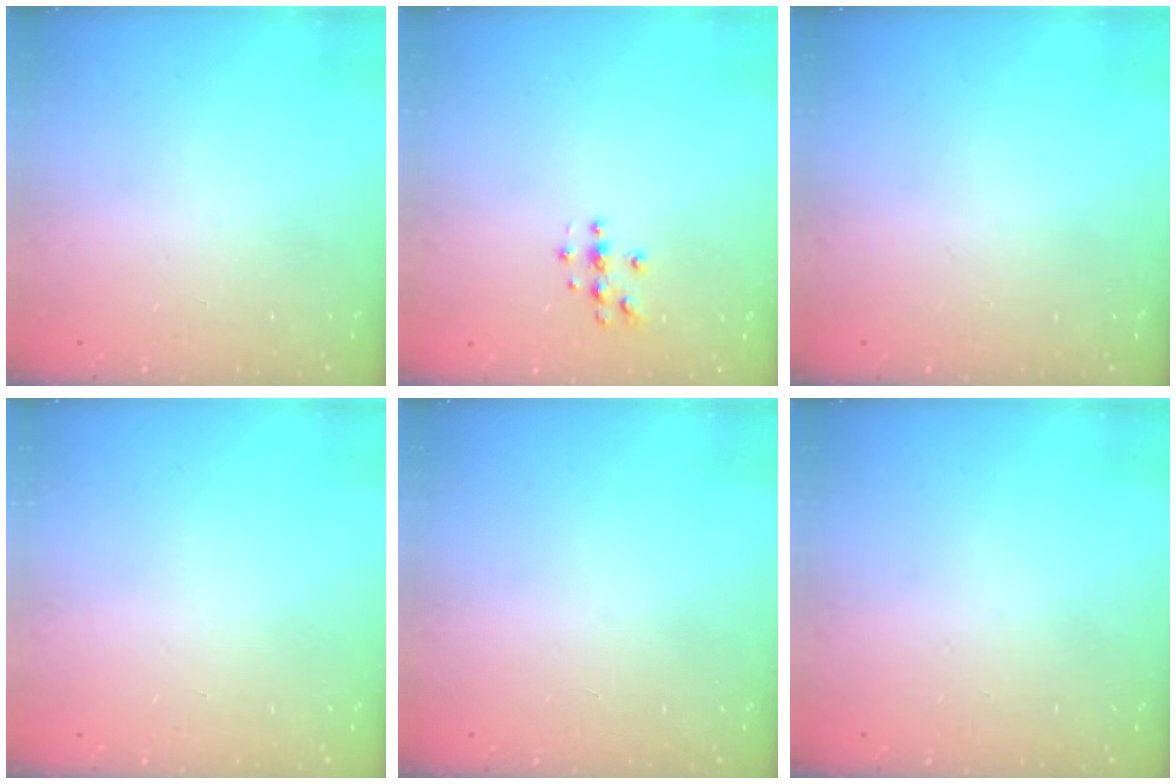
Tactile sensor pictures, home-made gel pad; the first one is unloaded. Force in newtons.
{"total": 3.8, "press": 3.8, "slide": 0.4}
{"total": 0.0}
{"total": 0.0}
{"total": 0.0}
{"total": 0.0}